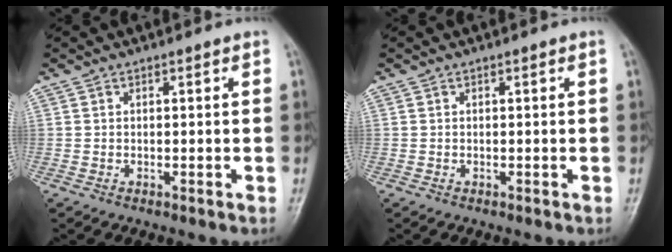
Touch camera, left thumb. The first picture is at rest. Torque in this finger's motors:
{"motor_torque": [0.01, 0.01, -0.08, 0.06, 0.00]}